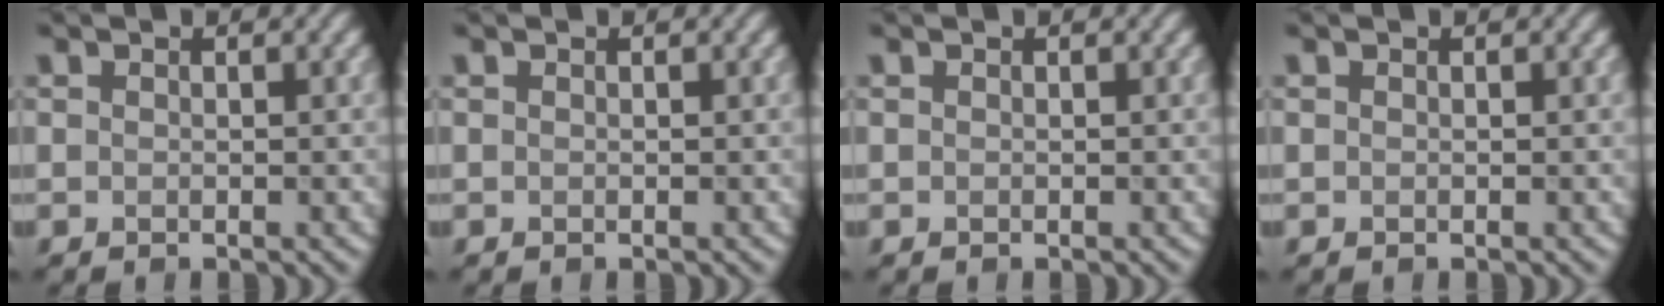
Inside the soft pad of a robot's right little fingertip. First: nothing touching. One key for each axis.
{"total": 0.0}
{"total": 0.0}
{"total": 0.0}